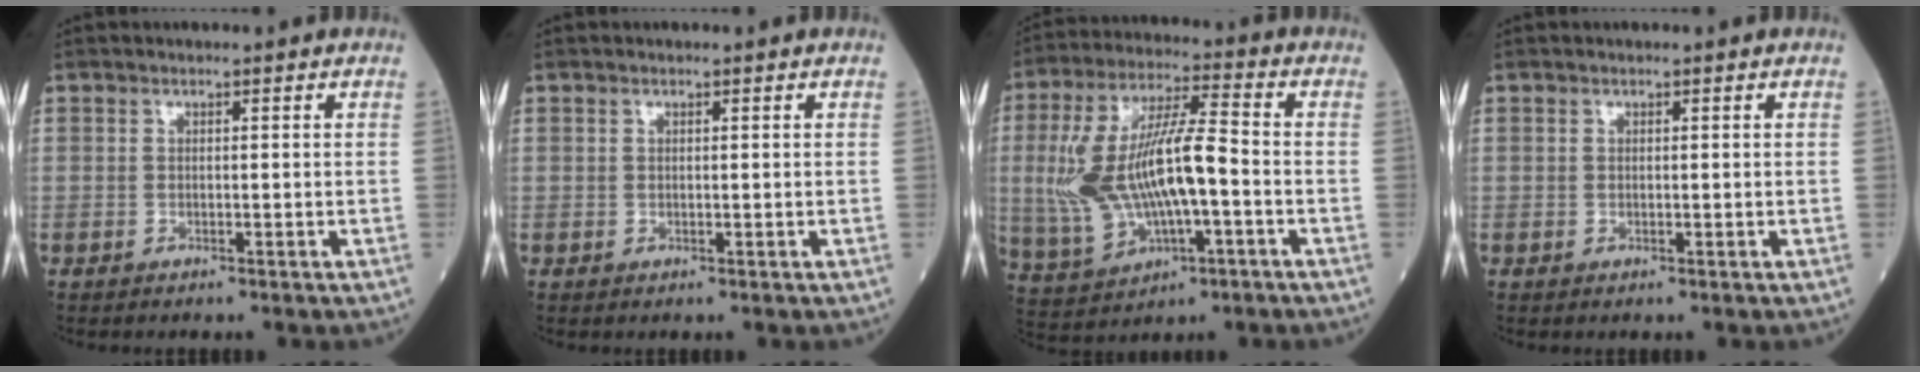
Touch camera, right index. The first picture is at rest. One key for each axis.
{"total": 0.0}
{"total": 15.2, "fx": -1.5, "fy": 4.5, "fz": 14.4, "tx": -0.303, "ty": 0.016, "tz": -0.015}
{"total": 0.0}